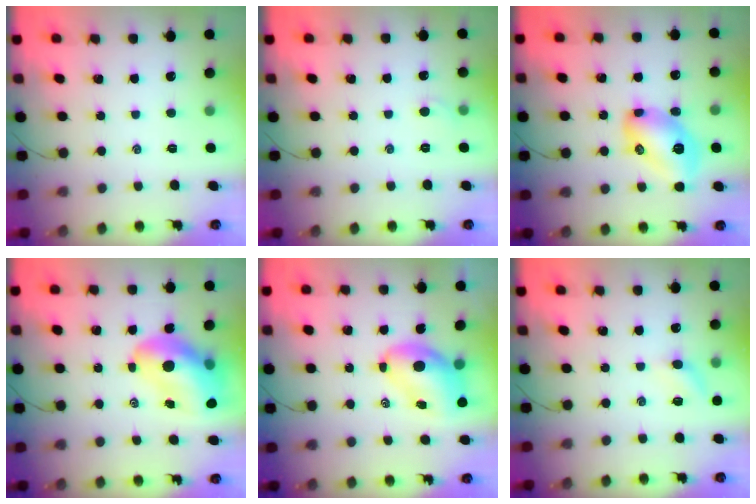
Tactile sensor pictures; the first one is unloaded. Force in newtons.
{"total": 2.9, "press": 2.8, "slide": 1.0}
{"total": 12.7, "press": 12.7, "slide": 0.8}
{"total": 14.5, "press": 13.8, "slide": 4.2}
{"total": 8.9, "press": 8.5, "slide": 2.6}
{"total": 5.8, "press": 5.6, "slide": 1.5}